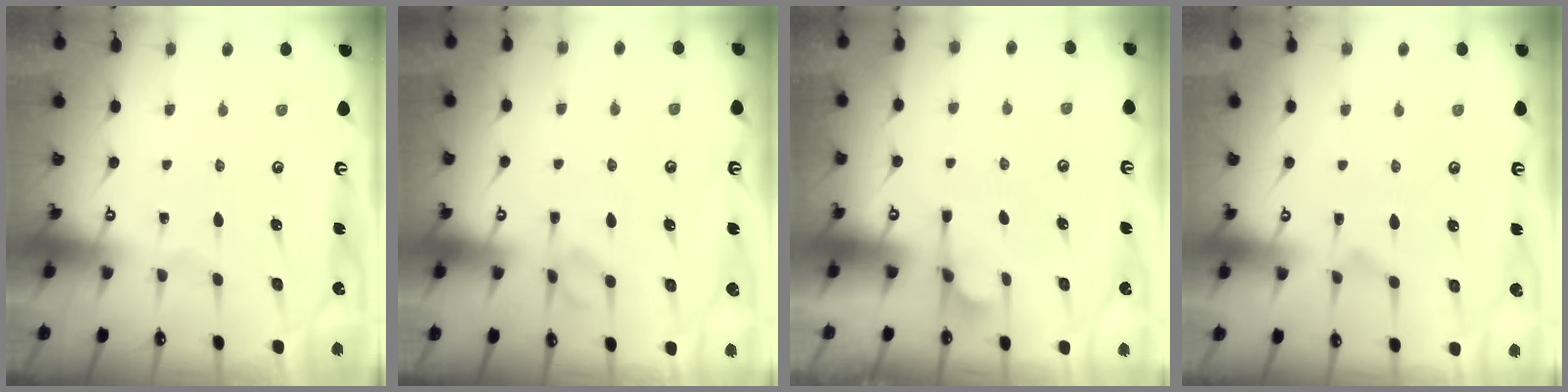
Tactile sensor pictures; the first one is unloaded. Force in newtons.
{"total": 2.1, "press": 2.0, "slide": 0.8}
{"total": 5.0, "press": 4.8, "slide": 1.3}
{"total": 1.5, "press": 1.1, "slide": 1.1}